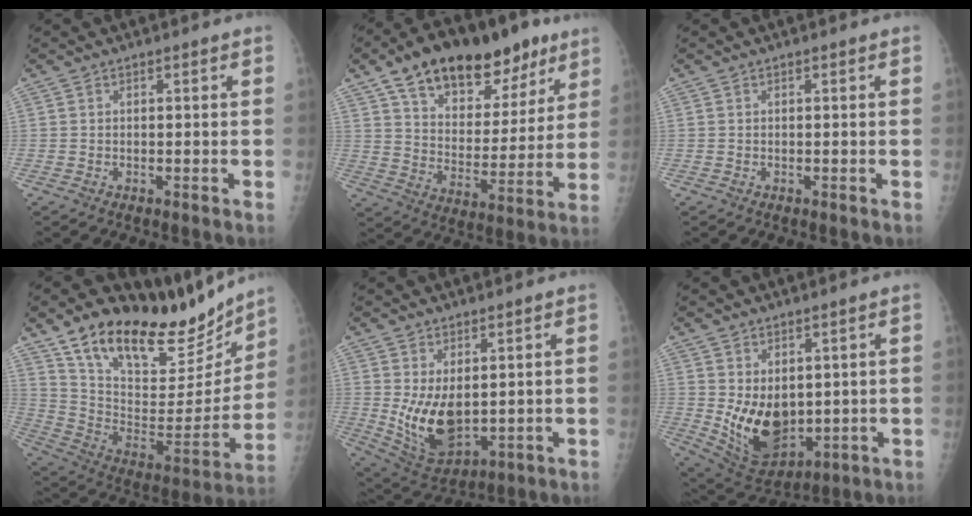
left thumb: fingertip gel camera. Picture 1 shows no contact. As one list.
[{"total": 23.9, "force": [14.7, 12.6, 13.9], "torque": [-0.181, -0.027, 0.239]}, {"total": 0.0}, {"total": 25.8, "force": [20.2, 10.5, 12.2], "torque": [-0.160, -0.084, 0.334]}, {"total": 10.6, "force": [1.1, 5.9, 8.7], "torque": [-0.139, -0.026, 0.046]}, {"total": 12.0, "force": [0.8, 7.9, 8.9], "torque": [-0.121, -0.030, 0.047]}]